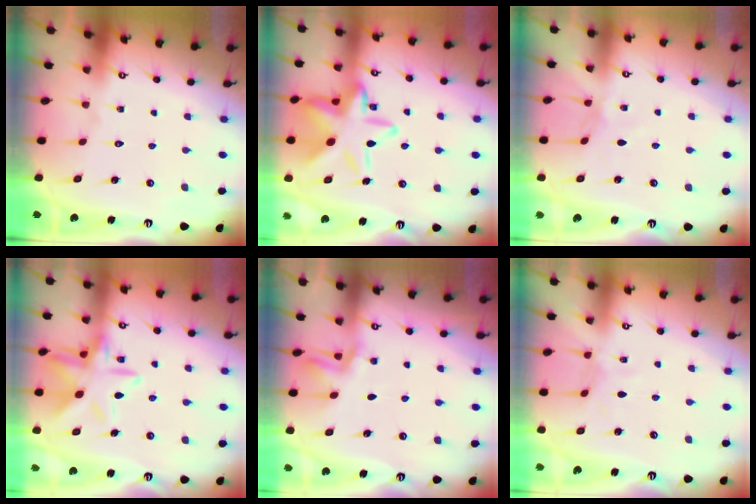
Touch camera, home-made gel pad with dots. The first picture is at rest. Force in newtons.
{"total": 18.0, "press": 18.0, "slide": 1.1}
{"total": 2.7, "press": 2.7, "slide": 0.4}
{"total": 13.8, "press": 13.8, "slide": 1.0}
{"total": 2.0, "press": 1.6, "slide": 1.1}
{"total": 4.4, "press": 4.3, "slide": 0.5}